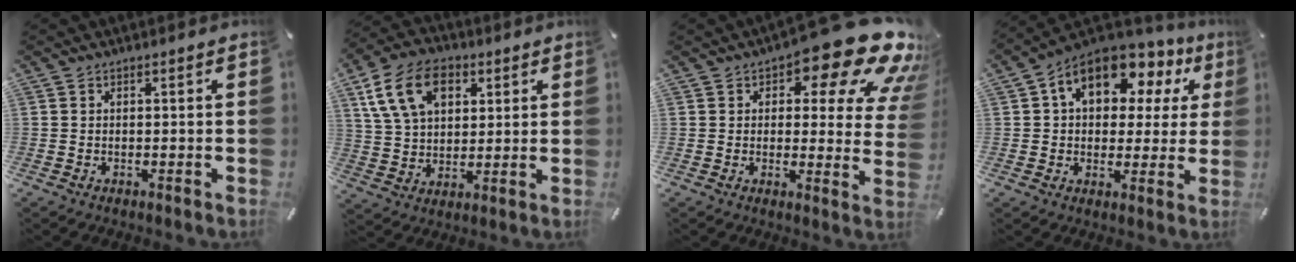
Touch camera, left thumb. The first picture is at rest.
{"total": 13.9, "force": [5.5, 9.8, 8.2], "torque": [-0.166, 0.003, 0.105]}
{"total": 18.4, "force": [10.4, 7.6, 13.1], "torque": [-0.170, -0.067, 0.169]}
{"total": 14.2, "force": [6.8, 8.9, 8.7], "torque": [-0.142, -0.029, 0.119]}